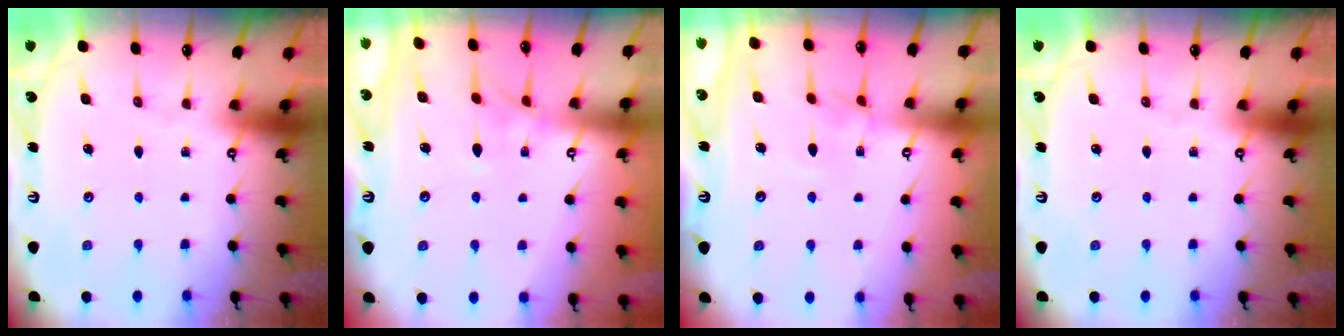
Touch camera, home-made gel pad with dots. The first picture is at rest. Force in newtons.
{"total": 2.8, "press": 2.7, "slide": 0.8}
{"total": 4.0, "press": 4.0, "slide": 0.2}
{"total": 0.0}